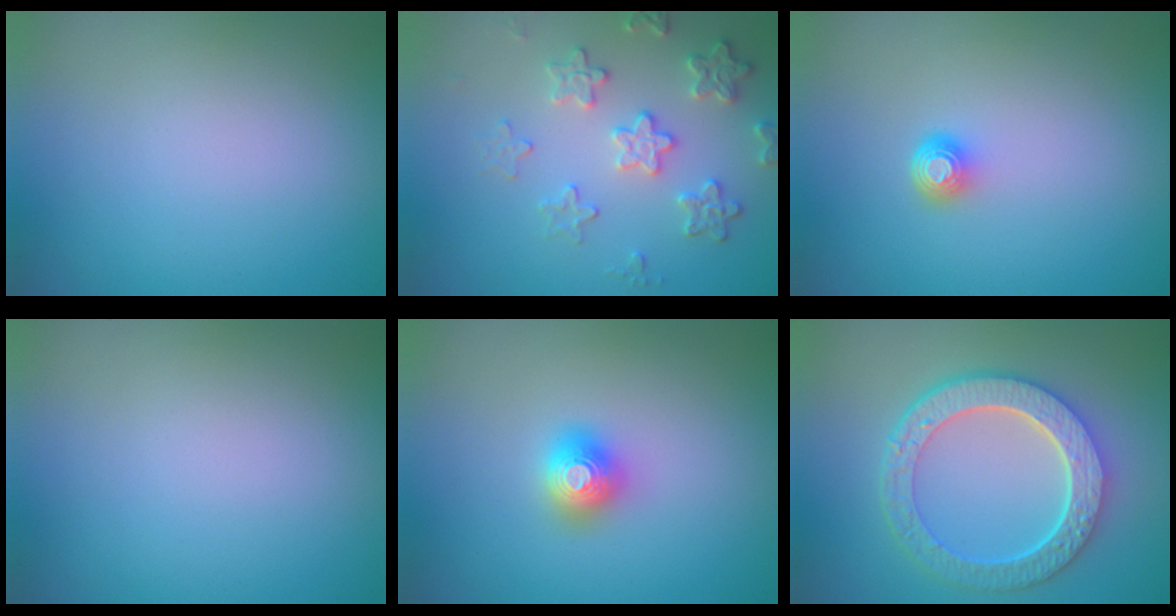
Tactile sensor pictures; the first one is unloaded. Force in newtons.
{"total": 3.6, "press": 3.4, "slide": 1.2}
{"total": 1.4, "press": 1.1, "slide": 1.0}
{"total": 0.0}
{"total": 2.0, "press": 2.0, "slide": 0.2}
{"total": 7.0, "press": 5.2, "slide": 4.7}